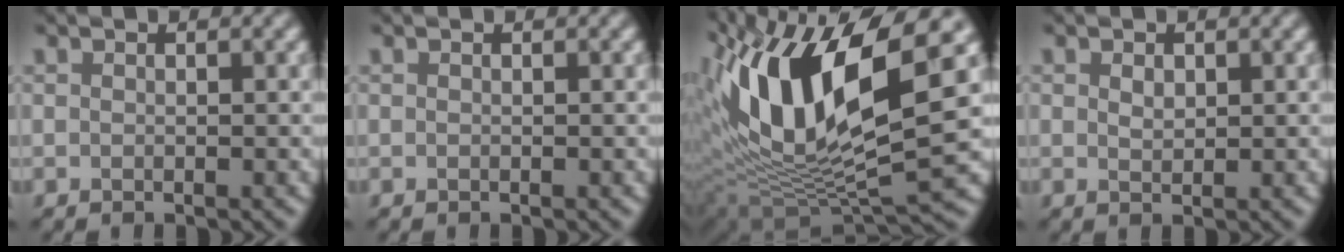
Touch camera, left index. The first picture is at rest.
{"total": 0.0}
{"total": 14.9, "force": [4.4, 5.5, 13.2], "torque": [-0.257, 0.006, 0.075]}
{"total": 1.1, "force": [0.6, 0.6, 0.7], "torque": [-0.014, -0.001, 0.014]}